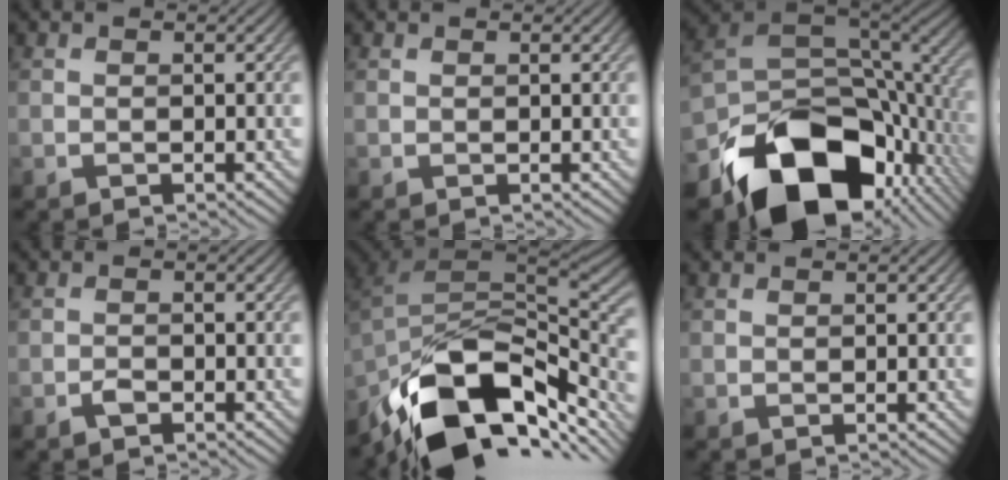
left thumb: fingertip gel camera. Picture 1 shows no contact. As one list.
[{"total": 0.0}, {"total": 17.2, "force": [-9.1, 10.5, 10.2], "torque": [-0.182, -0.046, -0.132]}, {"total": 1.1, "force": [-0.8, 0.6, 0.6], "torque": [-0.009, 0.002, -0.017]}, {"total": 16.2, "force": [-9.6, 8.3, 10.1], "torque": [-0.207, -0.016, -0.160]}, {"total": 0.0}]